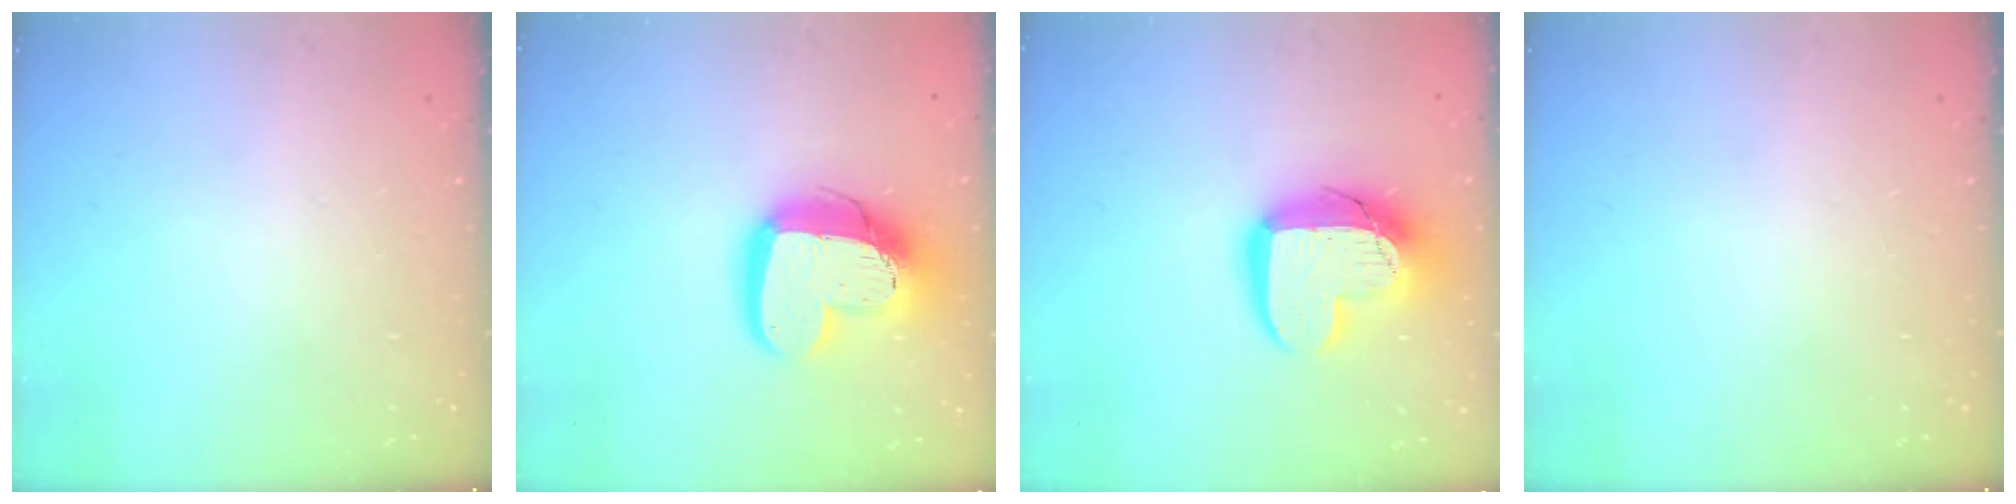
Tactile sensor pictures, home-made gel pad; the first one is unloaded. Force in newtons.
{"total": 17.3, "press": 17.3, "slide": 1.6}
{"total": 16.1, "press": 16.1, "slide": 1.1}
{"total": 0.0}